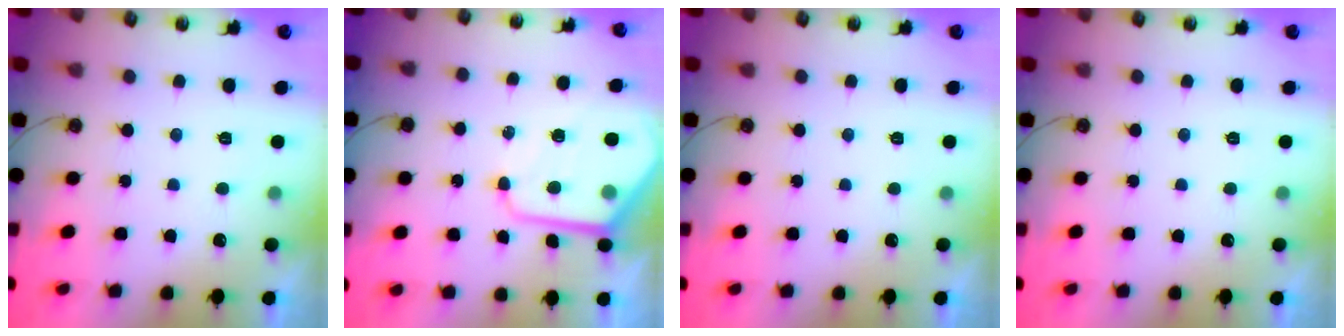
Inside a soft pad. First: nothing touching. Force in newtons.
{"total": 10.9, "press": 10.8, "slide": 1.3}
{"total": 0.0}
{"total": 0.0}